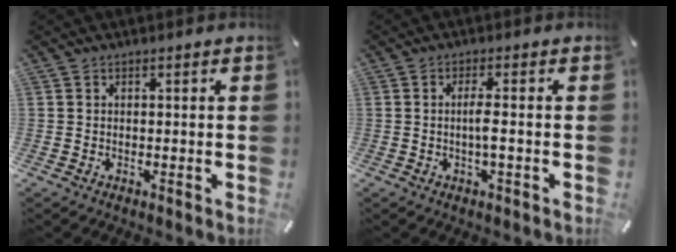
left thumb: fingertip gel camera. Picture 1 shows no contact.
{"total": 3.3, "force": [-0.4, 0.4, 3.3], "torque": [-0.062, -0.002, -0.009]}